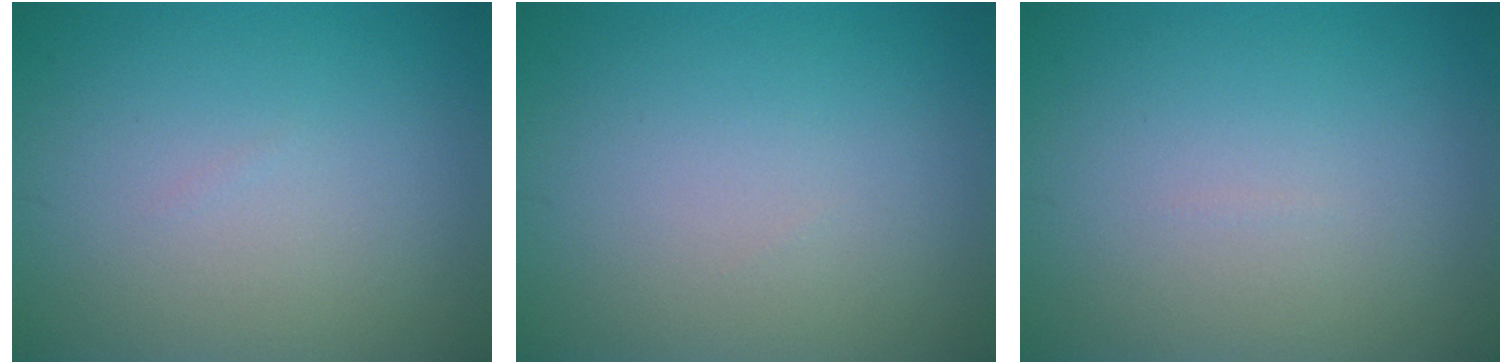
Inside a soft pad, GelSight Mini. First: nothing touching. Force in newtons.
{"total": 0.0}
{"total": 0.0}